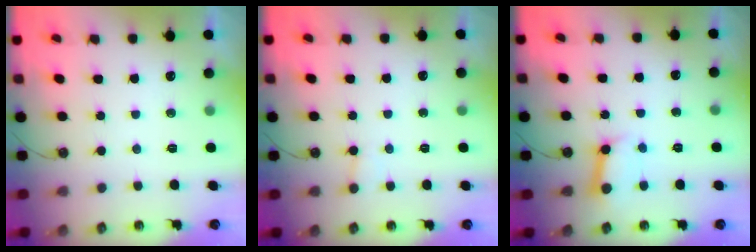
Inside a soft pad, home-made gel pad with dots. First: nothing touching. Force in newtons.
{"total": 5.4, "press": 5.4, "slide": 0.5}
{"total": 7.5, "press": 7.5, "slide": 0.9}